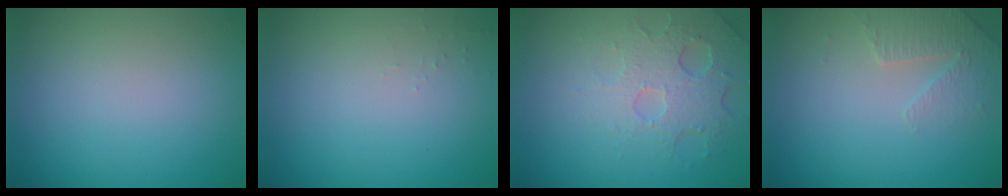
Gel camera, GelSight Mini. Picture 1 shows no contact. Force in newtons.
{"total": 0.5, "press": 0.5, "slide": 0.2}
{"total": 4.9, "press": 3.4, "slide": 3.5}
{"total": 2.3, "press": 2.2, "slide": 0.6}